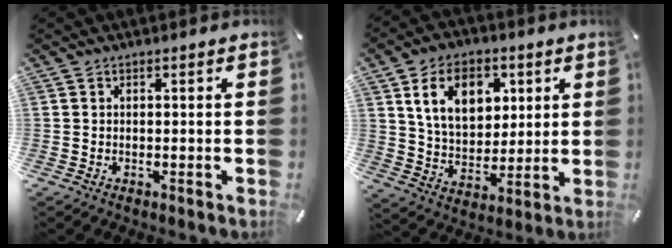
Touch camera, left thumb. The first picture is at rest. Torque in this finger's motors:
{"motor_torque": [2.35, 2.22, 0.86, 0.19, 0.18]}